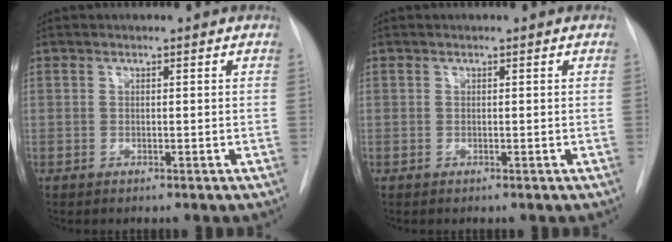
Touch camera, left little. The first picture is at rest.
{"total": 0.0}